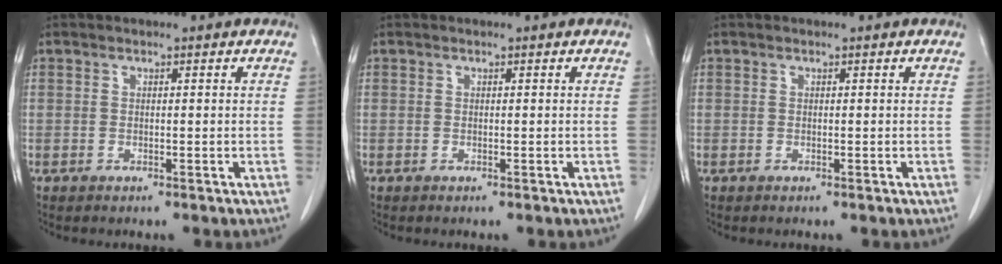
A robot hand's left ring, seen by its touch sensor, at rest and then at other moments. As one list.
[{"total": 0.0}, {"total": 0.0}]